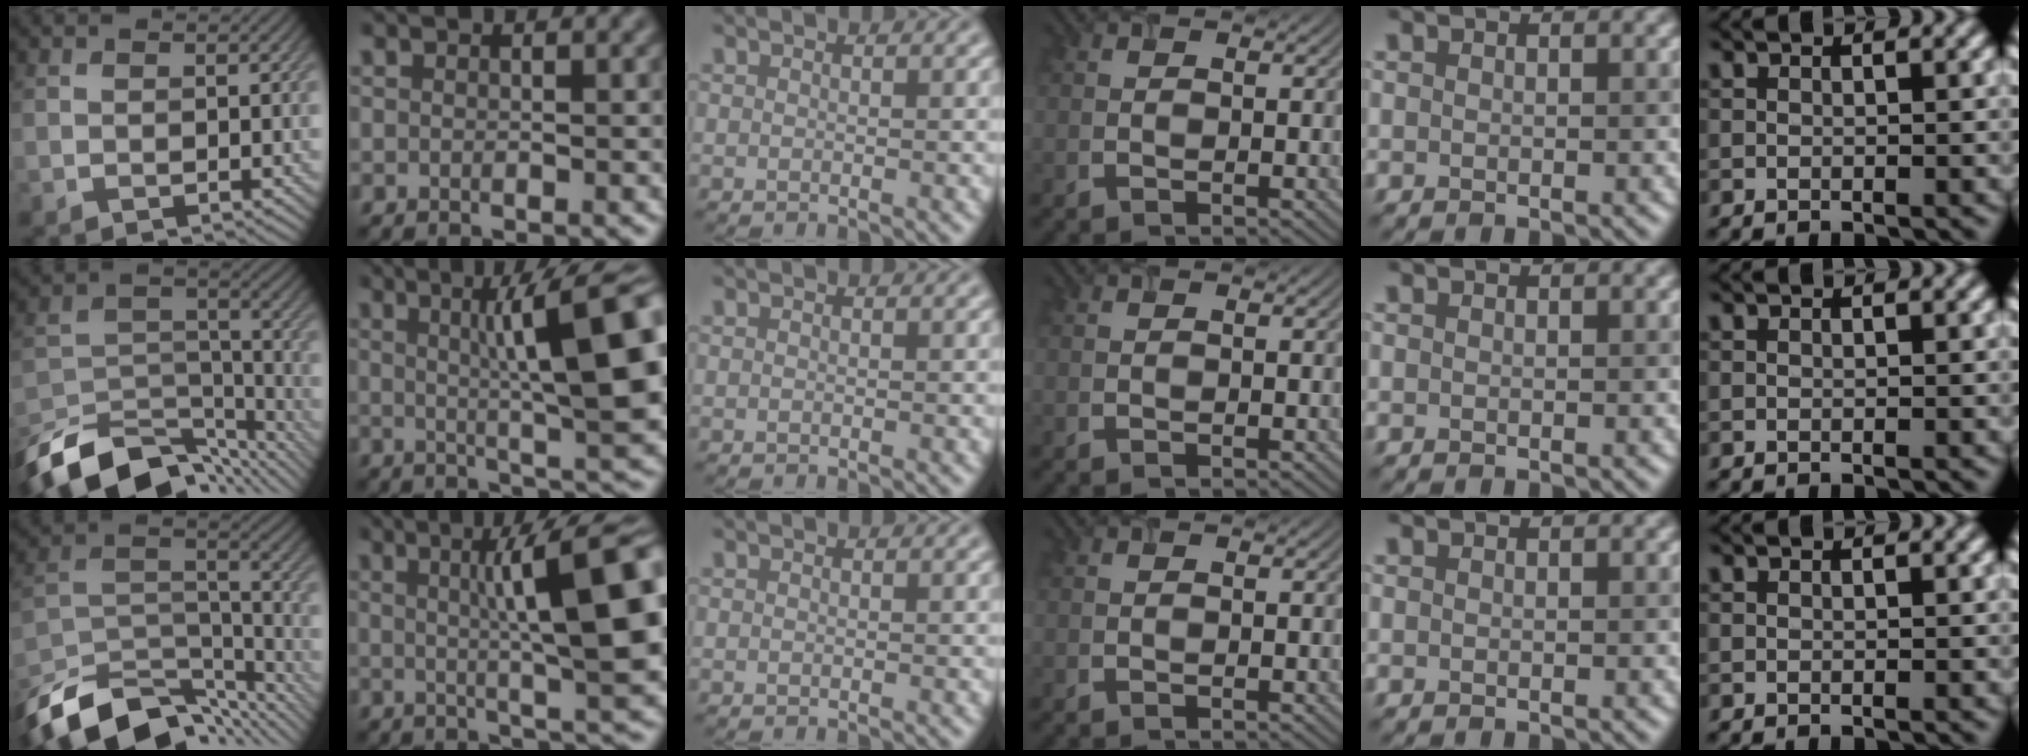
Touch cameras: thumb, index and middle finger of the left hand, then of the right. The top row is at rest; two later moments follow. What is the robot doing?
{"motion": "open", "object": "airpods case & airpods"}